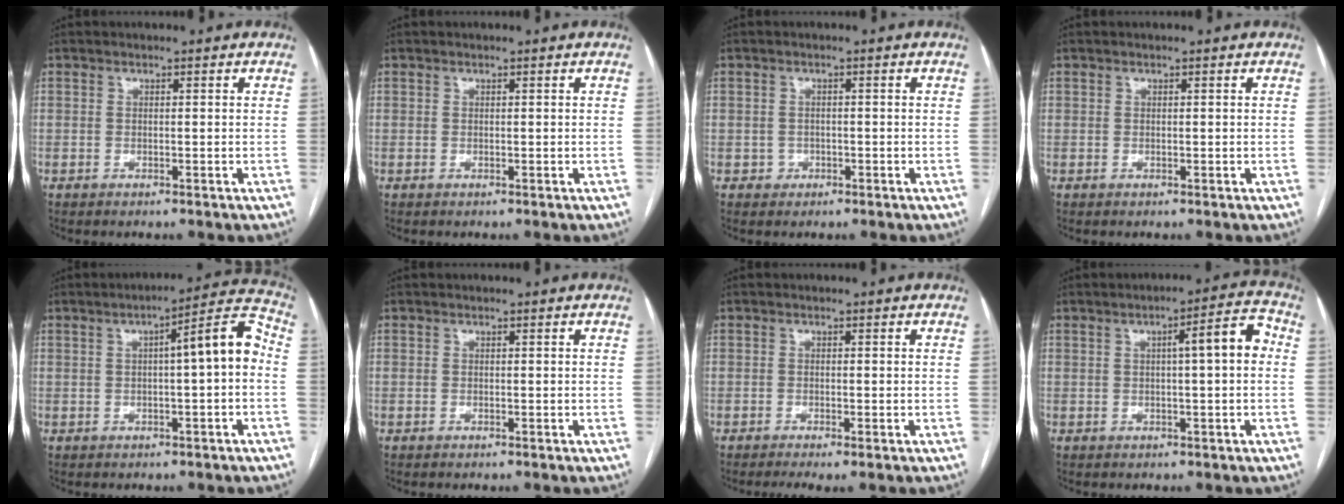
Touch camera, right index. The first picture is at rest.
{"total": 0.0}
{"total": 1.7, "force": [-0.6, 1.5, 0.1], "torque": [0.002, 0.006, -0.009]}
{"total": 0.0}
{"total": 8.6, "force": [0.2, 1.1, 8.5], "torque": [-0.116, 0.031, 0.000]}
{"total": 0.0}
{"total": 2.4, "force": [-1.2, 0.3, 2.0], "torque": [-0.036, -0.009, -0.020]}
{"total": 6.8, "force": [0.8, 0.8, 6.7], "torque": [-0.093, 0.023, 0.007]}